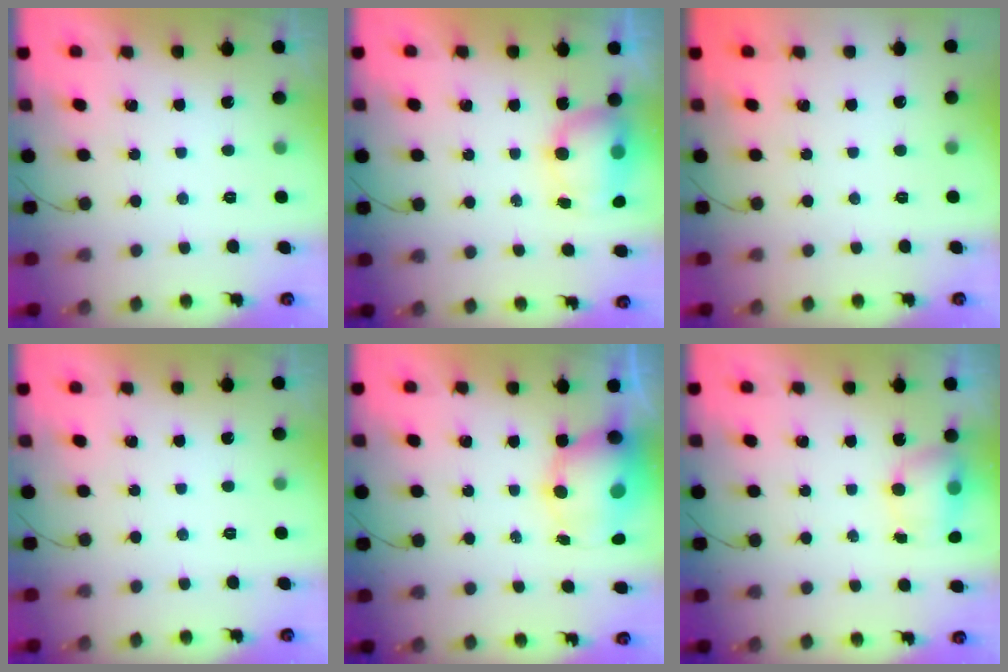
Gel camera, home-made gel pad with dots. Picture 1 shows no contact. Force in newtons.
{"total": 7.6, "press": 7.2, "slide": 2.3}
{"total": 0.0}
{"total": 0.0}
{"total": 8.2, "press": 8.1, "slide": 1.5}
{"total": 6.2, "press": 6.2, "slide": 0.6}